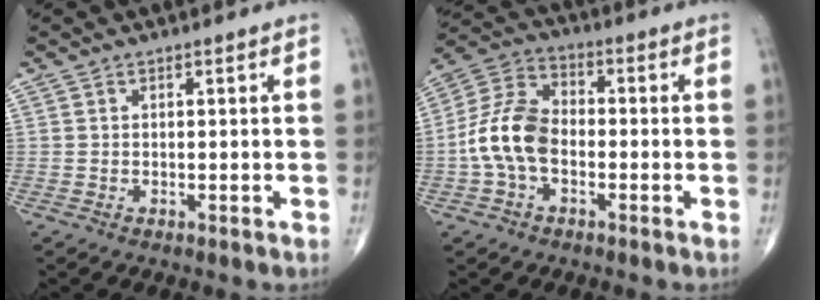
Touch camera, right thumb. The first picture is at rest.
{"total": 11.1, "force": [-2.2, 7.1, 8.2], "torque": [-0.161, 0.036, -0.054]}